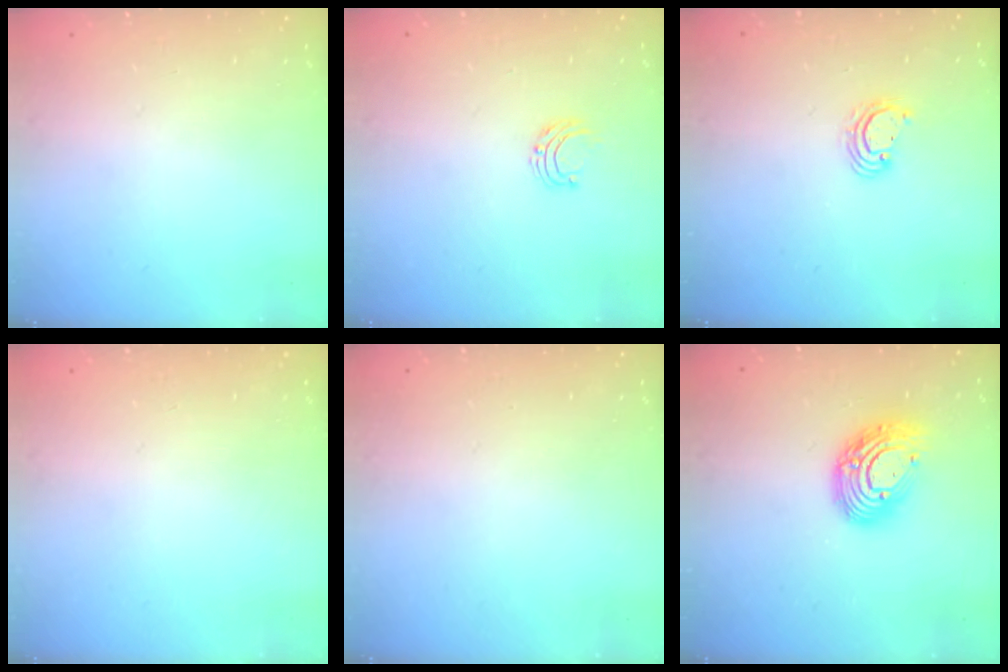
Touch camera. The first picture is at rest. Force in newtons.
{"total": 4.6, "press": 4.6, "slide": 0.5}
{"total": 3.6, "press": 3.6, "slide": 0.2}
{"total": 0.0}
{"total": 0.0}
{"total": 13.4, "press": 13.3, "slide": 1.4}